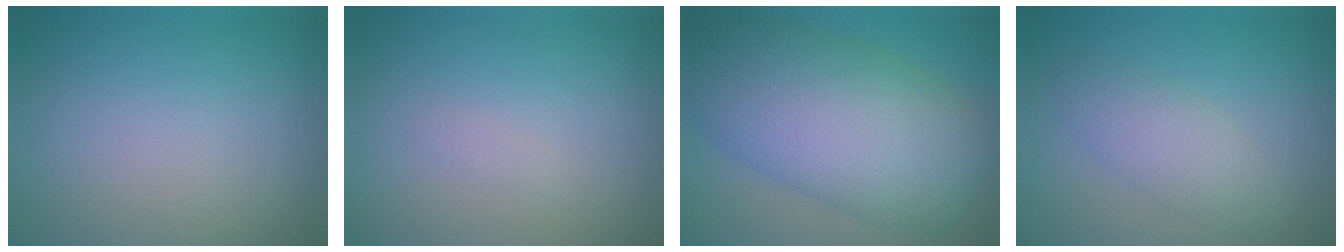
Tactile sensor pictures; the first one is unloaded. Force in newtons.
{"total": 0.5, "press": 0.5, "slide": 0.0}
{"total": 11.9, "press": 11.9, "slide": 0.2}
{"total": 2.7, "press": 2.7, "slide": 0.1}